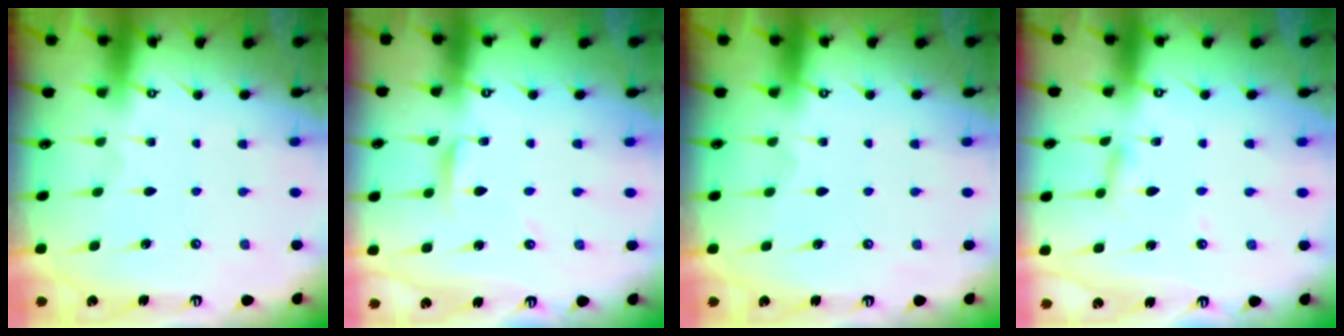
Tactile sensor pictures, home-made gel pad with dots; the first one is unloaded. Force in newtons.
{"total": 2.9, "press": 2.8, "slide": 0.3}
{"total": 0.0}
{"total": 2.4, "press": 2.4, "slide": 0.2}